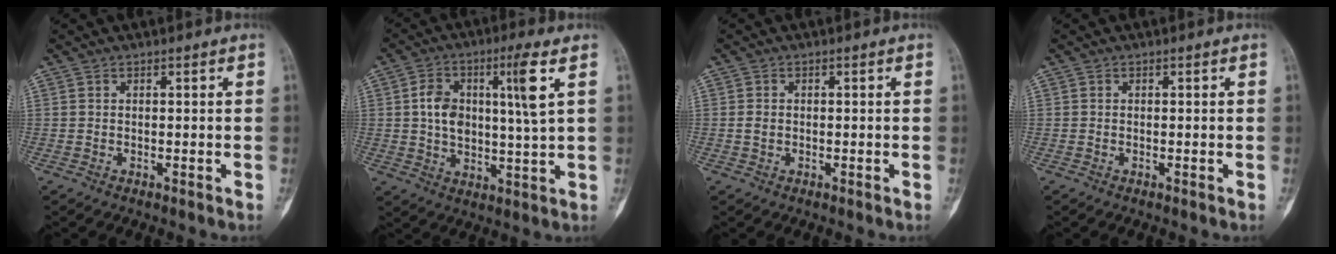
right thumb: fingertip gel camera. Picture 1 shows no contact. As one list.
[{"total": 11.9, "force": [3.3, 3.0, 11.0], "torque": [-0.203, 0.007, 0.057]}, {"total": 1.1, "force": [-0.1, 0.9, 0.6], "torque": [-0.008, 0.002, 0.000]}, {"total": 0.0}]